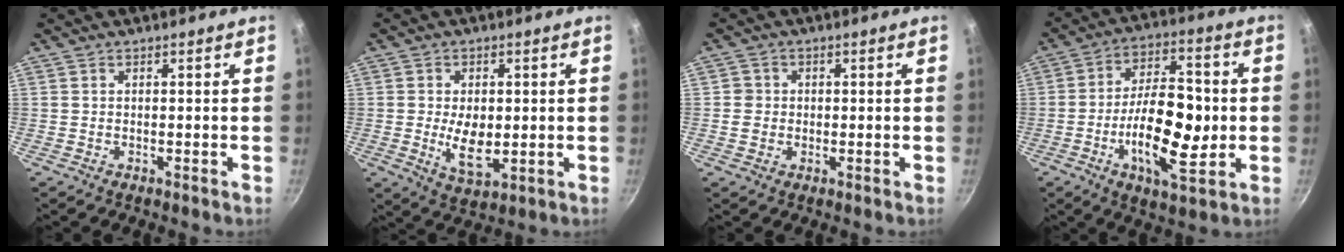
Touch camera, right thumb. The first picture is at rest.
{"total": 7.7, "force": [-0.3, 4.5, 6.3], "torque": [-0.098, -0.012, 0.003]}
{"total": 2.6, "force": [-0.2, 2.6, 0.4], "torque": [0.005, 0.007, -0.006]}
{"total": 17.0, "force": [-2.6, 7.8, 15.0], "torque": [-0.224, 0.018, -0.047]}